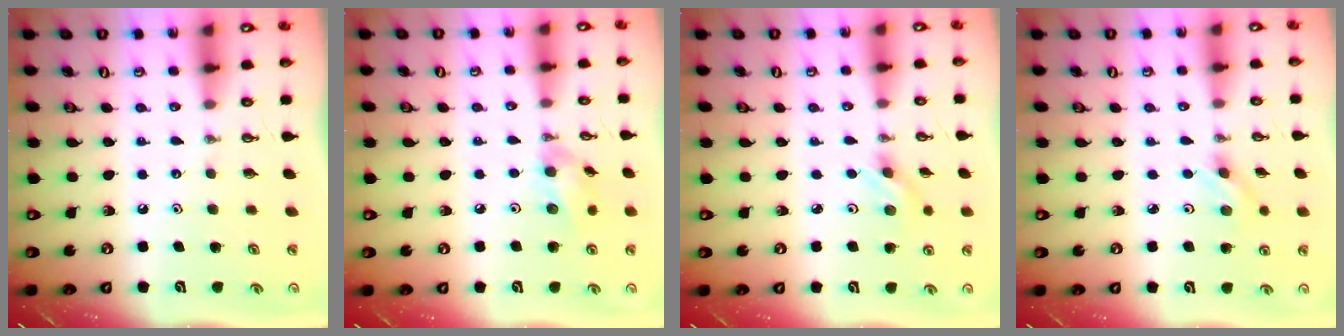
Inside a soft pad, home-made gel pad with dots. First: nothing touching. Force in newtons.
{"total": 9.8, "press": 9.5, "slide": 2.3}
{"total": 2.8, "press": 2.5, "slide": 1.3}
{"total": 2.9, "press": 2.6, "slide": 1.4}